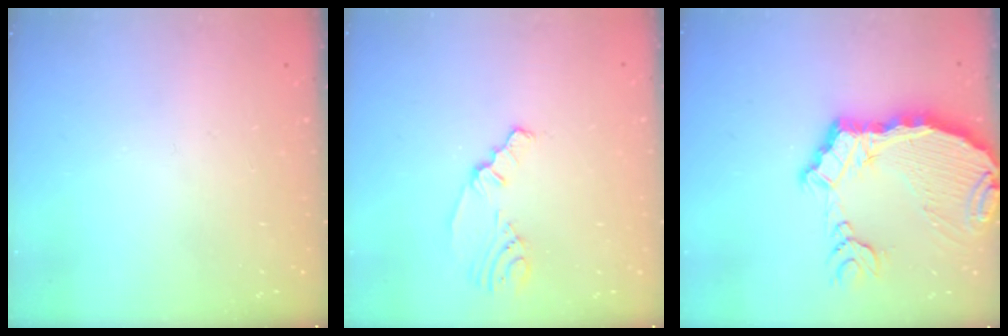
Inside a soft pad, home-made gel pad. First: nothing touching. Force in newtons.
{"total": 2.1, "press": 1.6, "slide": 1.3}
{"total": 14.1, "press": 13.9, "slide": 1.7}